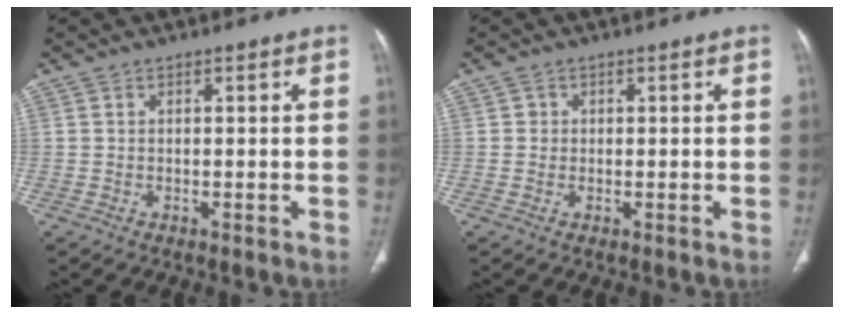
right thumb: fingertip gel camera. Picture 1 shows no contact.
{"total": 0.9, "force": [0.1, 0.9, 0.1], "torque": [0.005, 0.003, 0.000]}